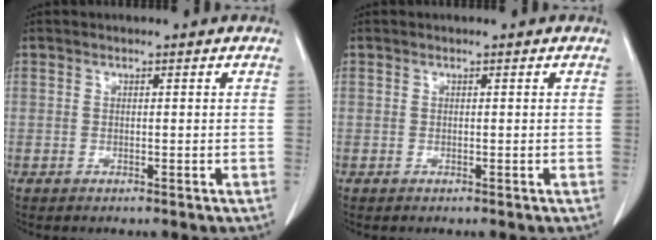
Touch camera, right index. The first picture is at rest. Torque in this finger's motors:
{"motor_torque": [0.00, 0.00, 0.00, 0.00]}